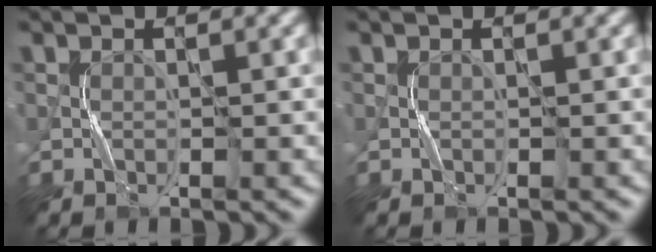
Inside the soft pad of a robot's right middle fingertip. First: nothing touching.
{"total": 0.0}